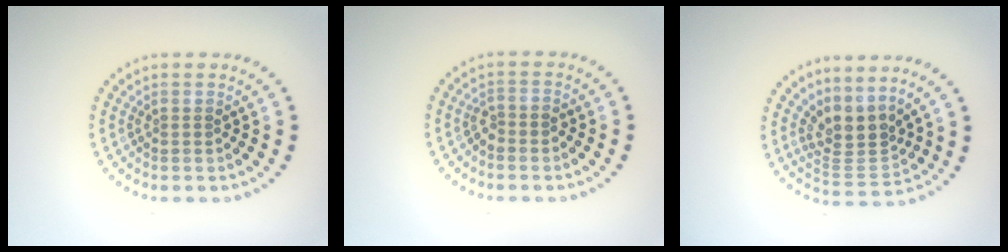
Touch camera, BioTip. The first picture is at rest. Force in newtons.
{"total": 1.3, "press": 1.1, "slide": 0.7}
{"total": 3.3, "press": 2.4, "slide": 2.3}